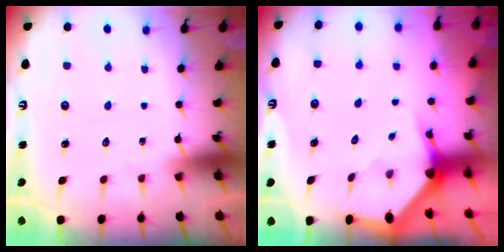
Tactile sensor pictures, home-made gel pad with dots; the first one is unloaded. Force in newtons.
{"total": 2.9, "press": 2.9, "slide": 0.1}